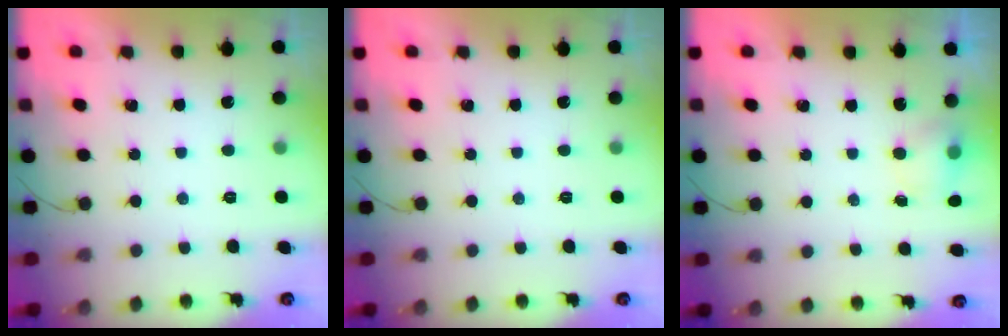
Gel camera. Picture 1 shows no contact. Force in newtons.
{"total": 0.0}
{"total": 4.1, "press": 4.1, "slide": 0.7}